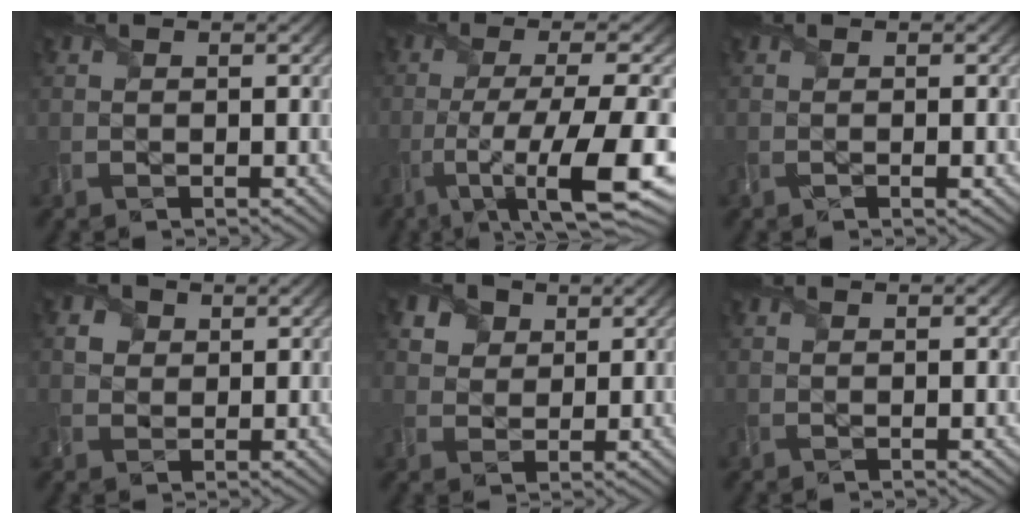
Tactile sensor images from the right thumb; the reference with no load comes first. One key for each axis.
{"total": 12.7, "fx": -4.1, "fy": 3.1, "fz": 11.6, "tx": -0.195, "ty": -0.011, "tz": -0.061}
{"total": 1.1, "fx": -0.3, "fy": 0.1, "fz": 1.0, "tx": -0.017, "ty": -0.003, "tz": -0.007}
{"total": 2.1, "fx": 0.8, "fy": 1.9, "fz": 0.6, "tx": -0.015, "ty": -0.001, "tz": 0.011}
{"total": 5.0, "fx": 2.9, "fy": 3.5, "fz": 2.2, "tx": -0.066, "ty": -0.002, "tz": 0.056}
{"total": 0.0}